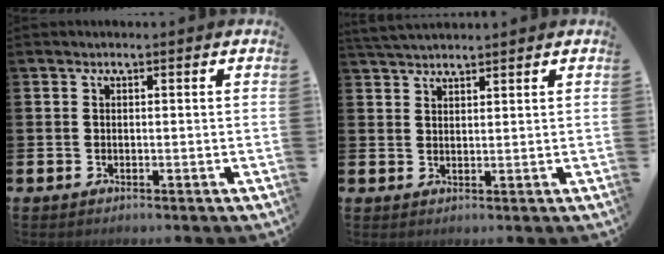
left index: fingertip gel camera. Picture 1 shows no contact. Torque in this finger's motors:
{"motor_torque": [-0.02, -0.26, 0.42, 0.13]}